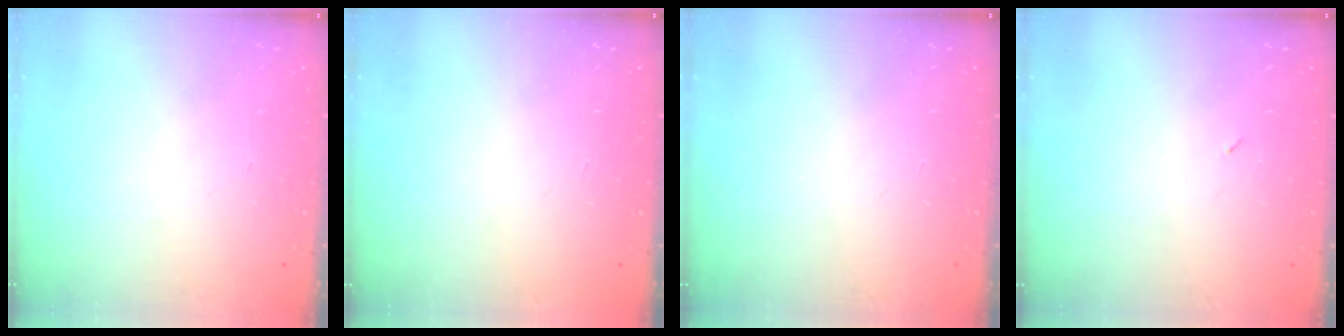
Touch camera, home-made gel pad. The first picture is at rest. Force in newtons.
{"total": 1.5, "press": 1.5, "slide": 0.1}
{"total": 0.0}
{"total": 2.2, "press": 2.1, "slide": 0.9}